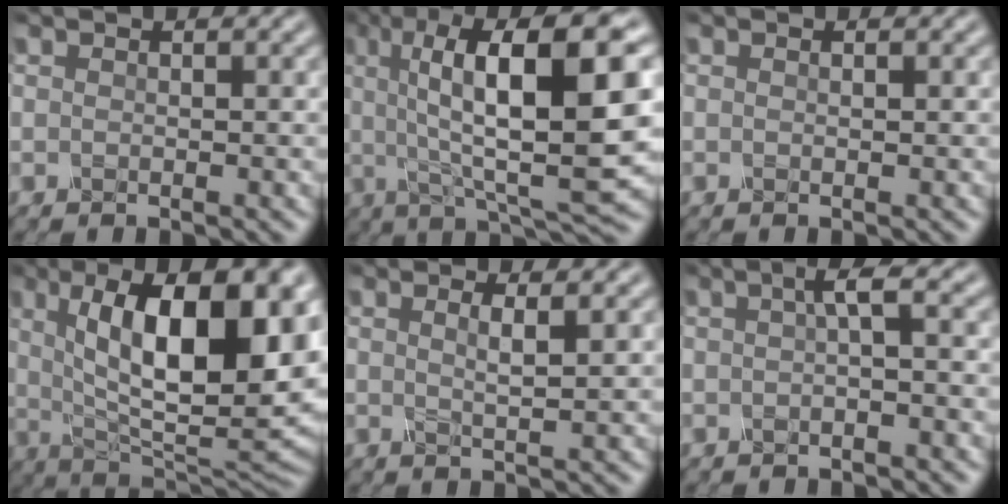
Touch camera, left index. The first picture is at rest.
{"total": 13.3, "force": [2.7, 3.3, 12.6], "torque": [-0.188, 0.011, 0.050]}
{"total": 0.0}
{"total": 15.1, "force": [3.1, 5.7, 13.7], "torque": [-0.196, 0.001, 0.048]}
{"total": 1.8, "force": [0.2, 0.3, 1.7], "torque": [-0.032, 0.000, 0.007]}
{"total": 2.0, "force": [-0.2, 0.2, 2.0], "torque": [-0.035, 0.007, -0.001]}